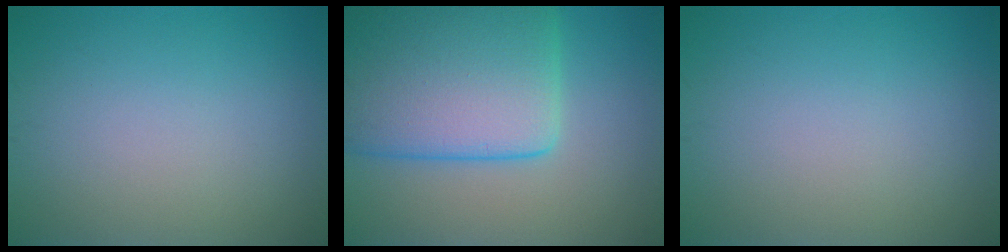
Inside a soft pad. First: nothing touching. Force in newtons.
{"total": 12.0, "press": 12.0, "slide": 0.1}
{"total": 0.0}